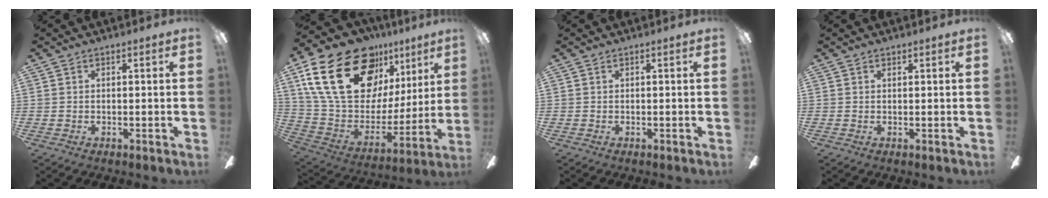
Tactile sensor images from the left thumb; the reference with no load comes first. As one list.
[{"total": 29.3, "force": [15.6, 16.9, 18.2], "torque": [-0.346, -0.082, 0.296]}, {"total": 0.0}, {"total": 0.5, "force": [0.5, 0.2, 0.1], "torque": [0.005, -0.003, 0.007]}]